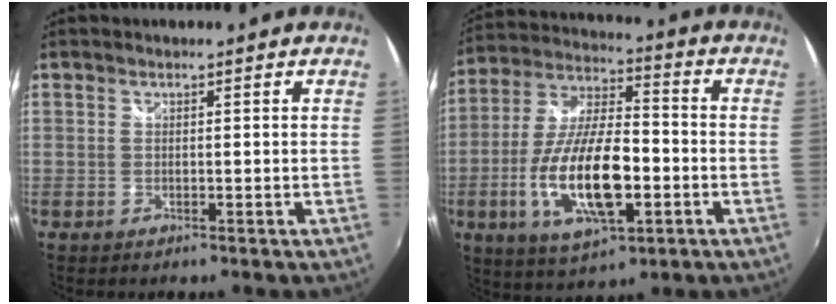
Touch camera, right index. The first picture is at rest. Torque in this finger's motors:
{"motor_torque": [1.30, -0.83, 1.05, 0.21]}